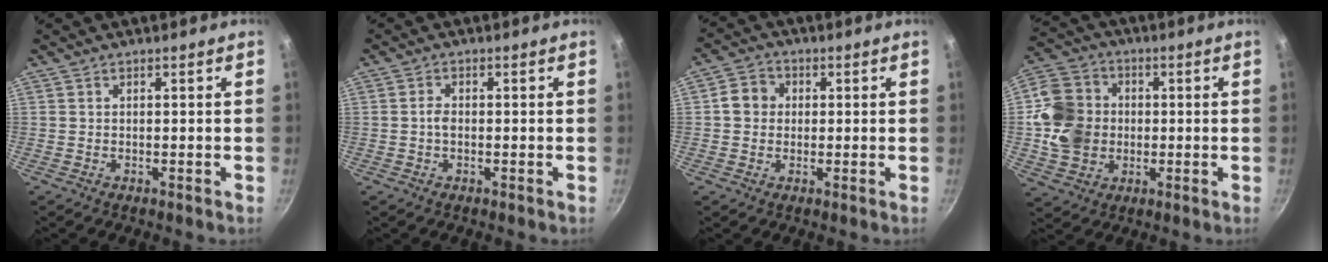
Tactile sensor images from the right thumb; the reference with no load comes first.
{"total": 1.6, "force": [-0.3, 1.0, 1.2], "torque": [-0.021, 0.002, -0.008]}
{"total": 5.4, "force": [0.4, 4.9, 2.3], "torque": [-0.025, 0.012, -0.002]}
{"total": 13.9, "force": [-0.5, 11.8, 7.4], "torque": [-0.131, 0.018, -0.012]}